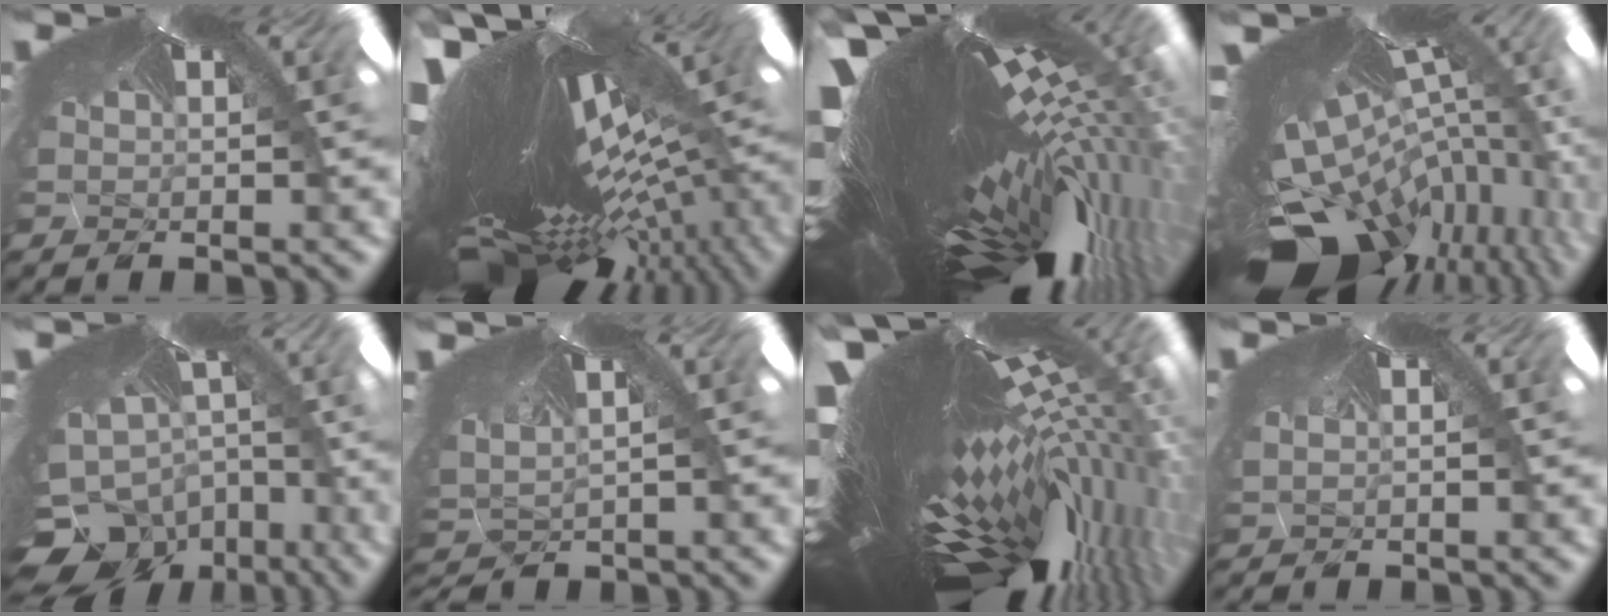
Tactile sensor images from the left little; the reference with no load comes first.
{"total": 8.0, "force": [-7.3, -1.4, 3.1], "torque": [-0.060, -0.114, -0.079]}
{"total": 6.8, "force": [-6.0, -1.0, 2.9], "torque": [-0.074, -0.100, -0.065]}
{"total": 9.0, "force": [-8.9, 0.2, 1.4], "torque": [0.004, -0.101, -0.114]}
{"total": 11.3, "force": [-11.1, 1.9, -0.8], "torque": [0.039, -0.084, -0.165]}
{"total": 2.9, "force": [-2.7, -1.0, -0.5], "torque": [-0.007, -0.032, -0.026]}
{"total": 7.4, "force": [-6.3, -1.1, 3.7], "torque": [-0.089, -0.094, -0.068]}
{"total": 0.7, "force": [-0.3, -0.3, -0.6], "torque": [0.008, -0.008, 0.000]}